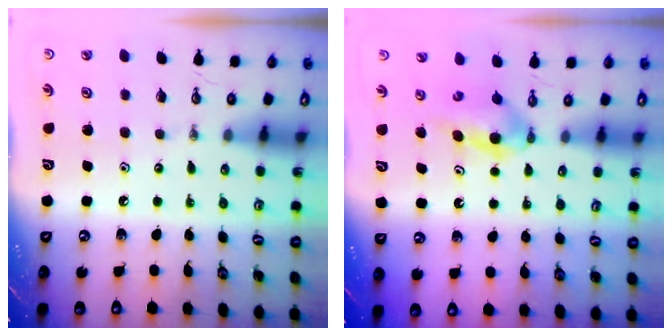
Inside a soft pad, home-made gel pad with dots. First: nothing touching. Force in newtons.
{"total": 4.3, "press": 4.2, "slide": 0.8}